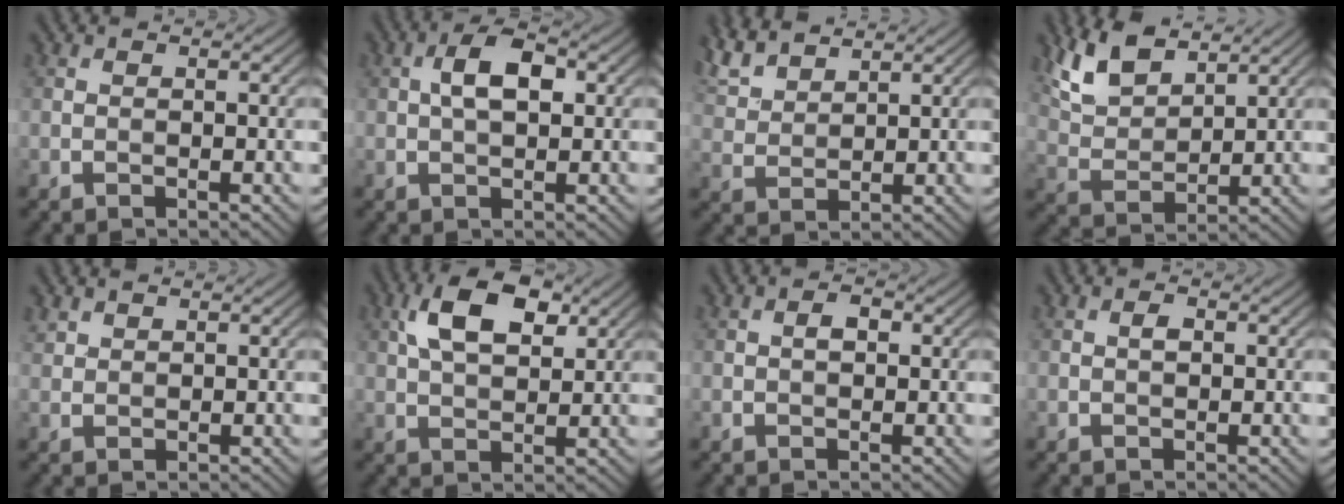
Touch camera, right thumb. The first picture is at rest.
{"total": 4.6, "force": [0.8, 2.3, 3.9], "torque": [-0.078, 0.007, 0.010]}
{"total": 5.8, "force": [4.9, 1.7, 2.6], "torque": [-0.074, 0.013, 0.104]}
{"total": 7.6, "force": [5.4, 3.1, 4.2], "torque": [-0.105, 0.004, 0.113]}
{"total": 1.5, "force": [1.2, 0.8, 0.3], "torque": [-0.010, 0.002, 0.029]}
{"total": 7.8, "force": [3.2, 4.0, 5.9], "torque": [-0.118, 0.011, 0.054]}
{"total": 1.4, "force": [0.1, 0.8, 1.1], "torque": [-0.018, 0.004, 0.000]}
{"total": 0.9, "force": [0.1, 0.5, 0.8], "torque": [-0.013, 0.003, 0.001]}